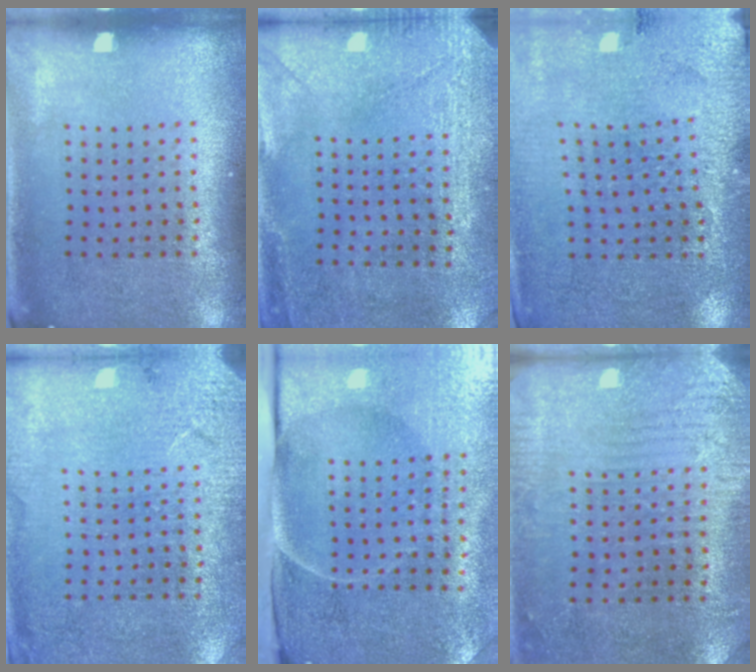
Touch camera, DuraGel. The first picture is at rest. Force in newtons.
{"total": 2.9, "press": 2.4, "slide": 1.6}
{"total": 2.9, "press": 2.8, "slide": 0.4}
{"total": 2.6, "press": 2.5, "slide": 0.7}
{"total": 5.0, "press": 3.9, "slide": 3.0}
{"total": 2.8, "press": 2.6, "slide": 1.2}